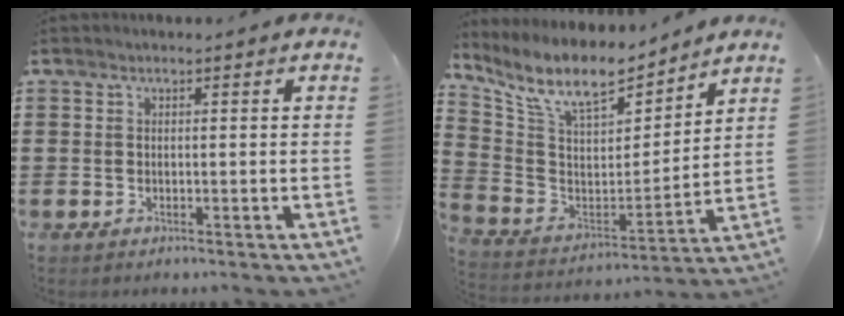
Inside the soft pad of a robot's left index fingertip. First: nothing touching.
{"total": 10.7, "force": [8.4, 3.1, 5.8], "torque": [-0.149, -0.045, 0.146]}